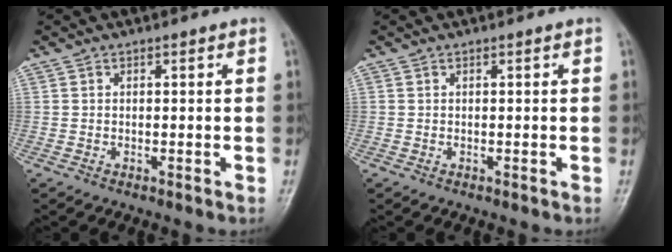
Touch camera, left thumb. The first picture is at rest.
{"total": 0.0}